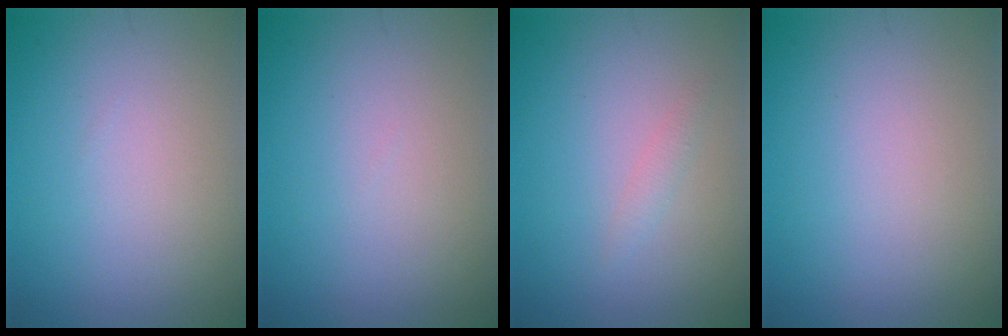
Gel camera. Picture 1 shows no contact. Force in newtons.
{"total": 0.0}
{"total": 0.9, "press": 0.9, "slide": 0.1}
{"total": 0.0}